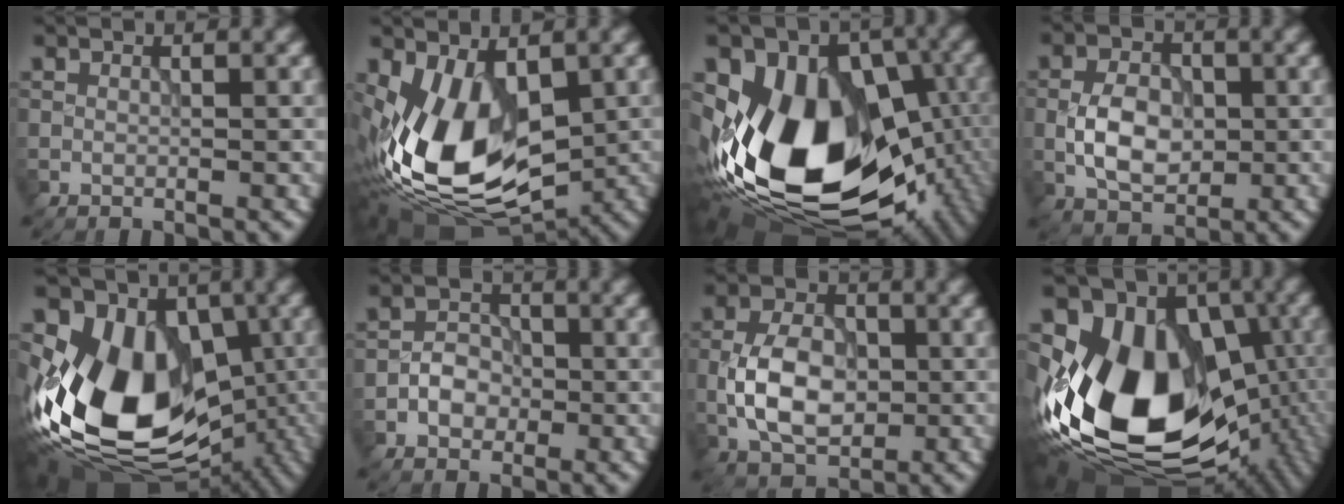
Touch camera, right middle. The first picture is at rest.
{"total": 12.3, "force": [-1.2, 7.3, 9.8], "torque": [-0.190, -0.019, -0.019]}
{"total": 19.4, "force": [-4.0, 12.8, 14.0], "torque": [-0.234, -0.027, -0.052]}
{"total": 4.7, "force": [-0.6, 3.1, 3.5], "torque": [-0.064, 0.001, -0.013]}
{"total": 17.9, "force": [-1.3, 13.1, 12.1], "torque": [-0.195, 0.003, -0.014]}
{"total": 2.4, "force": [-0.8, 1.9, 1.2], "torque": [-0.015, 0.005, -0.018]}
{"total": 6.1, "force": [-0.9, 3.9, 4.6], "torque": [-0.093, 0.002, -0.021]}
{"total": 19.9, "force": [-2.2, 14.3, 13.7], "torque": [-0.221, -0.015, -0.015]}